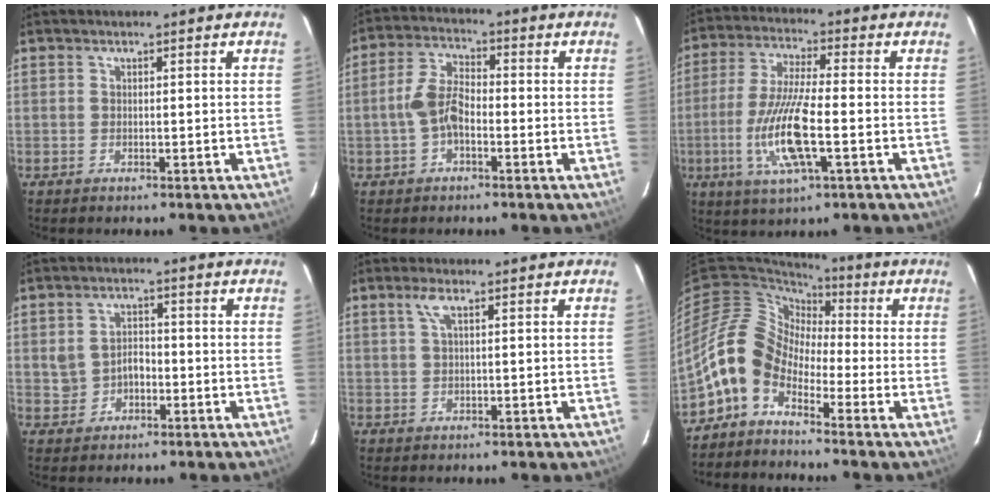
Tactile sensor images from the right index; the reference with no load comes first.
{"total": 6.3, "force": [-1.8, 3.3, 5.1], "torque": [-0.106, 0.014, -0.032]}
{"total": 13.5, "force": [-3.5, 2.7, 12.7], "torque": [-0.261, -0.013, -0.066]}
{"total": 3.9, "force": [-0.9, 3.2, 2.1], "torque": [-0.043, 0.011, -0.007]}
{"total": 2.1, "force": [0.9, 0.1, 1.9], "torque": [-0.039, 0.004, 0.019]}
{"total": 9.9, "force": [-4.9, 6.5, 5.7], "torque": [-0.104, 0.025, -0.122]}